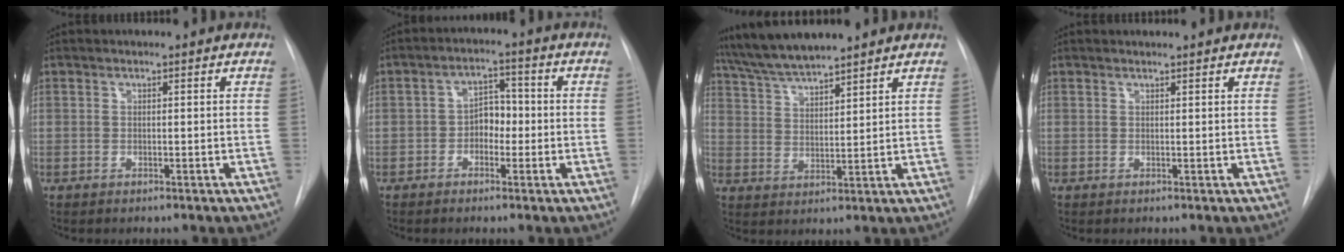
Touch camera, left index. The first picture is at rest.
{"total": 4.3, "force": [-1.7, 2.8, 2.8], "torque": [-0.040, 0.011, -0.034]}
{"total": 8.4, "force": [7.6, 0.4, 3.5], "torque": [-0.067, 0.021, 0.142]}
{"total": 1.3, "force": [1.3, 0.1, 0.3], "torque": [-0.006, 0.008, 0.011]}